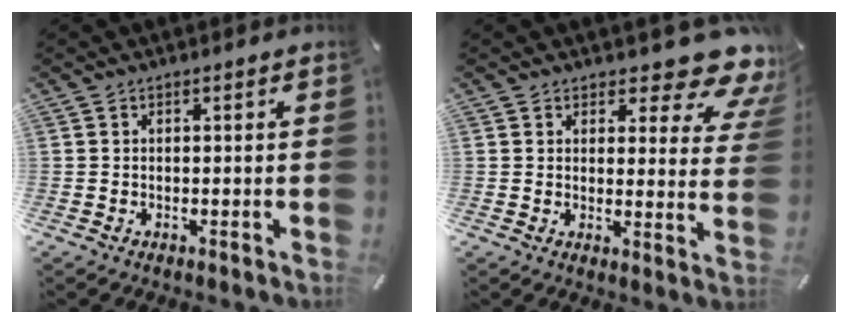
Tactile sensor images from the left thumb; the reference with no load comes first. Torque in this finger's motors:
{"motor_torque": [0.65, -0.12, 0.12, -0.18, -0.06]}